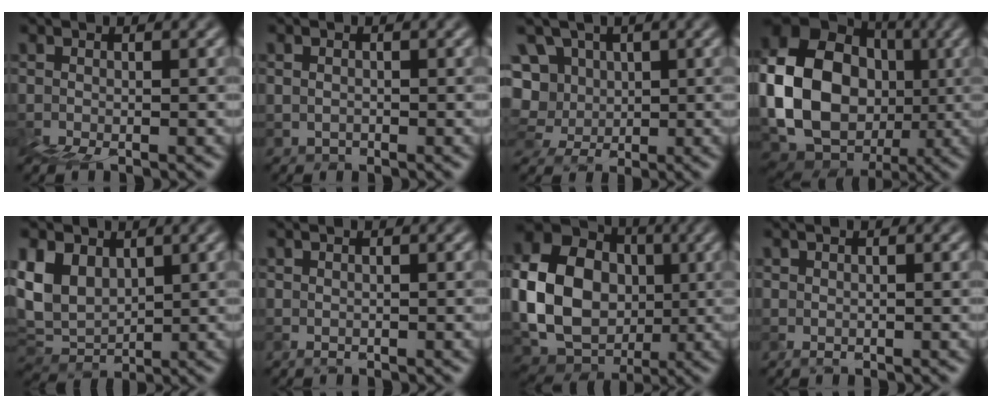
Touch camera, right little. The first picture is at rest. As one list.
[{"total": 1.7, "force": [1.2, -0.4, -1.1], "torque": [0.039, 0.004, 0.019]}, {"total": 8.2, "force": [3.5, 6.7, 3.1], "torque": [-0.065, 0.047, 0.044]}, {"total": 12.0, "force": [0.7, 9.8, 7.0], "torque": [-0.141, 0.003, 0.014]}, {"total": 5.1, "force": [3.3, 3.2, 2.1], "torque": [-0.062, 0.010, 0.068]}, {"total": 1.1, "force": [0.7, -0.4, -0.7], "torque": [0.021, 0.002, 0.018]}, {"total": 10.2, "force": [1.2, 8.4, 5.7], "torque": [-0.087, 0.003, 0.027]}, {"total": 1.0, "force": [0.7, -0.1, -0.7], "torque": [0.022, 0.001, 0.018]}]